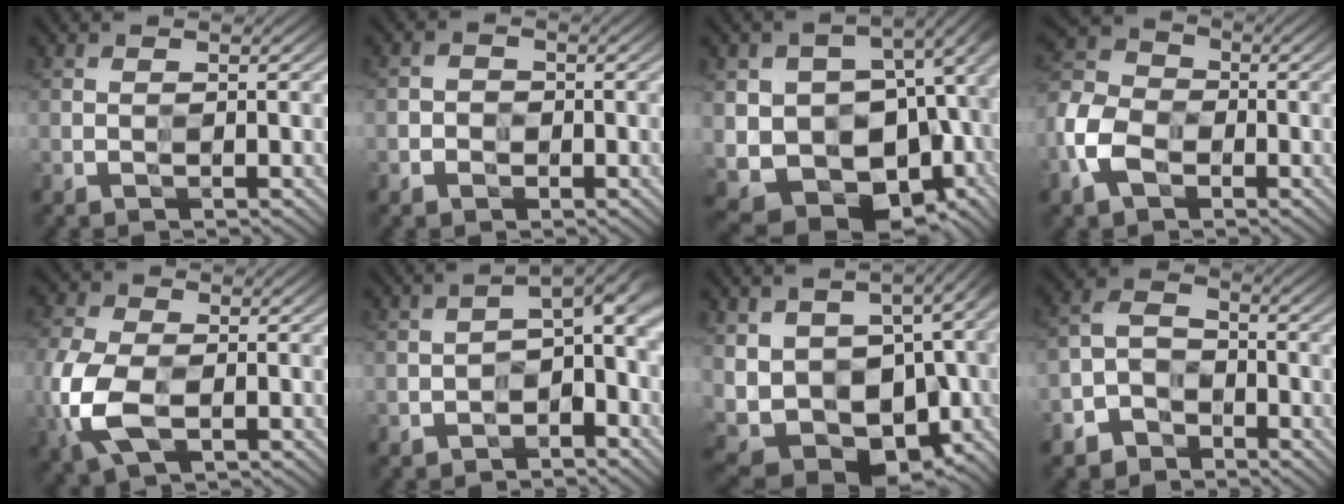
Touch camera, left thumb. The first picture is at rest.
{"total": 1.6, "force": [-0.8, 1.4, 0.3], "torque": [0.008, -0.003, -0.019]}
{"total": 17.0, "force": [-0.9, 12.8, 11.2], "torque": [-0.195, -0.043, 0.043]}
{"total": 7.9, "force": [-3.5, 5.6, 4.4], "torque": [-0.118, -0.006, -0.086]}
{"total": 9.4, "force": [-2.7, 5.8, 6.9], "torque": [-0.190, -0.015, -0.058]}
{"total": 6.1, "force": [-2.9, 3.1, 4.3], "torque": [-0.051, 0.000, -0.053]}
{"total": 16.4, "force": [-0.7, 11.5, 11.7], "torque": [-0.197, -0.048, 0.045]}
{"total": 5.7, "force": [-4.0, 3.8, 1.7], "torque": [-0.030, 0.002, -0.090]}